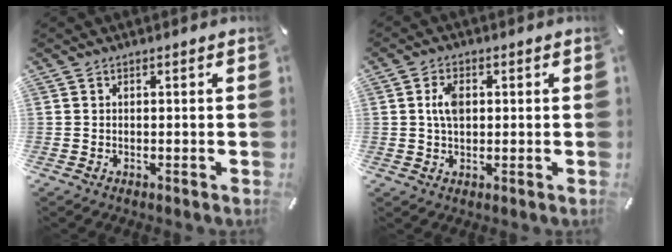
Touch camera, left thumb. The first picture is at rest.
{"total": 4.8, "force": [0.8, 2.9, 3.7], "torque": [-0.086, 0.006, 0.010]}